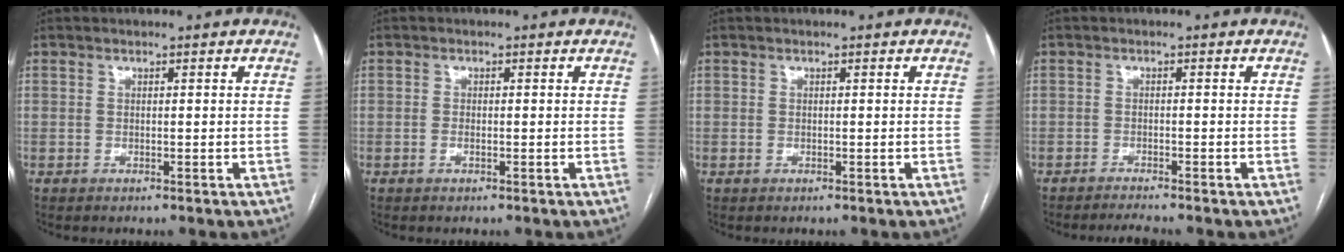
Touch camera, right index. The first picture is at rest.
{"total": 1.0, "force": [-0.3, 0.4, 0.9], "torque": [-0.018, 0.000, -0.005]}
{"total": 0.0}
{"total": 1.8, "force": [-1.7, -0.6, 0.2], "torque": [-0.011, -0.011, -0.029]}